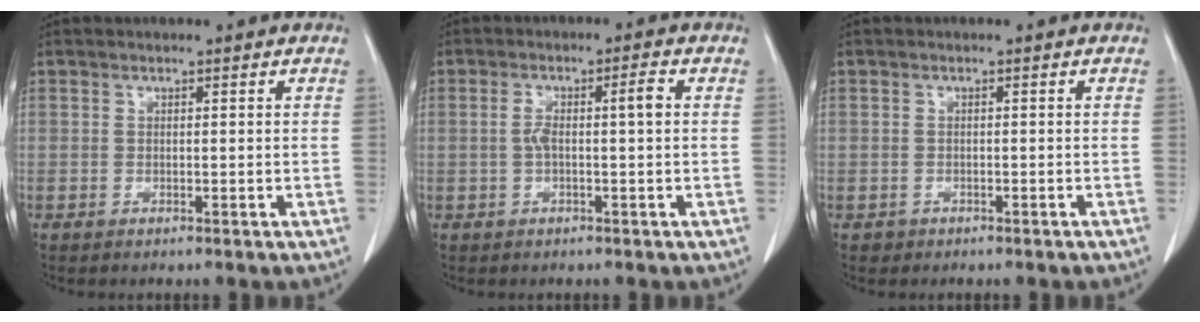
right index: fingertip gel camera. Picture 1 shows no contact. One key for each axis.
{"total": 4.2, "fx": 0.1, "fy": 0.4, "fz": 4.1, "tx": -0.082, "ty": 0.017, "tz": 0.004}
{"total": 1.1, "fx": -0.6, "fy": 0.9, "fz": -0.1, "tx": -0.002, "ty": 0.006, "tz": -0.008}